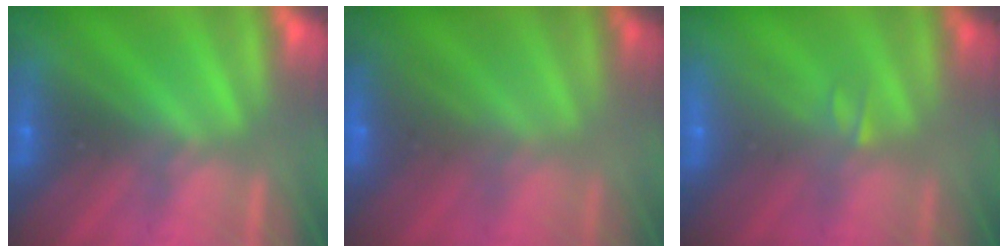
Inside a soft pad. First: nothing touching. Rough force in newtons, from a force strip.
{"total": 2.7}
{"total": 2.2}